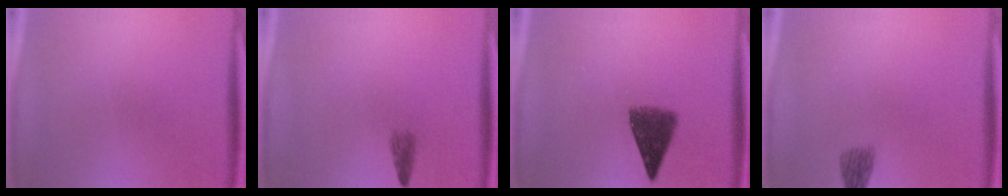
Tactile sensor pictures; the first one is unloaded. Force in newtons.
{"total": 1.4}
{"total": 7.0}
{"total": 2.4}